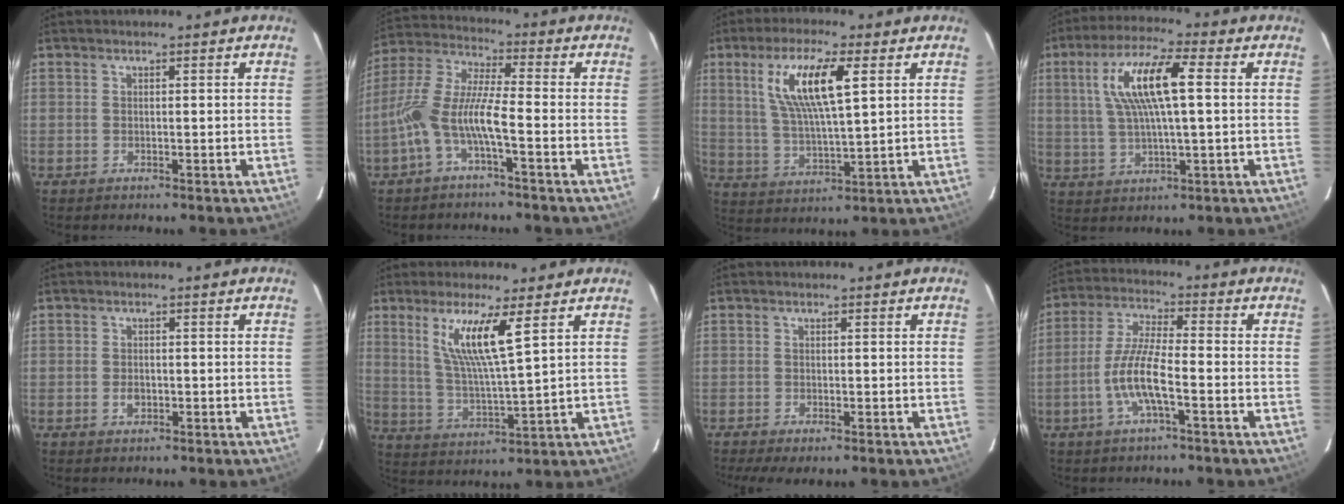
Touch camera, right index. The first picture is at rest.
{"total": 9.5, "force": [-3.7, 1.4, 8.6], "torque": [-0.193, 0.010, -0.074]}
{"total": 12.4, "force": [4.5, 2.7, 11.2], "torque": [-0.214, 0.004, 0.090]}
{"total": 12.8, "force": [2.7, 2.7, 12.2], "torque": [-0.235, 0.016, 0.052]}
{"total": 1.9, "force": [-0.6, 1.3, 1.2], "torque": [-0.021, 0.001, -0.010]}
{"total": 10.1, "force": [5.0, 0.1, 8.7], "torque": [-0.165, -0.012, 0.102]}
{"total": 3.3, "force": [-1.9, 0.6, 2.7], "torque": [-0.054, -0.016, -0.027]}
{"total": 8.9, "force": [-3.2, 1.4, 8.2], "torque": [-0.172, 0.000, -0.064]}